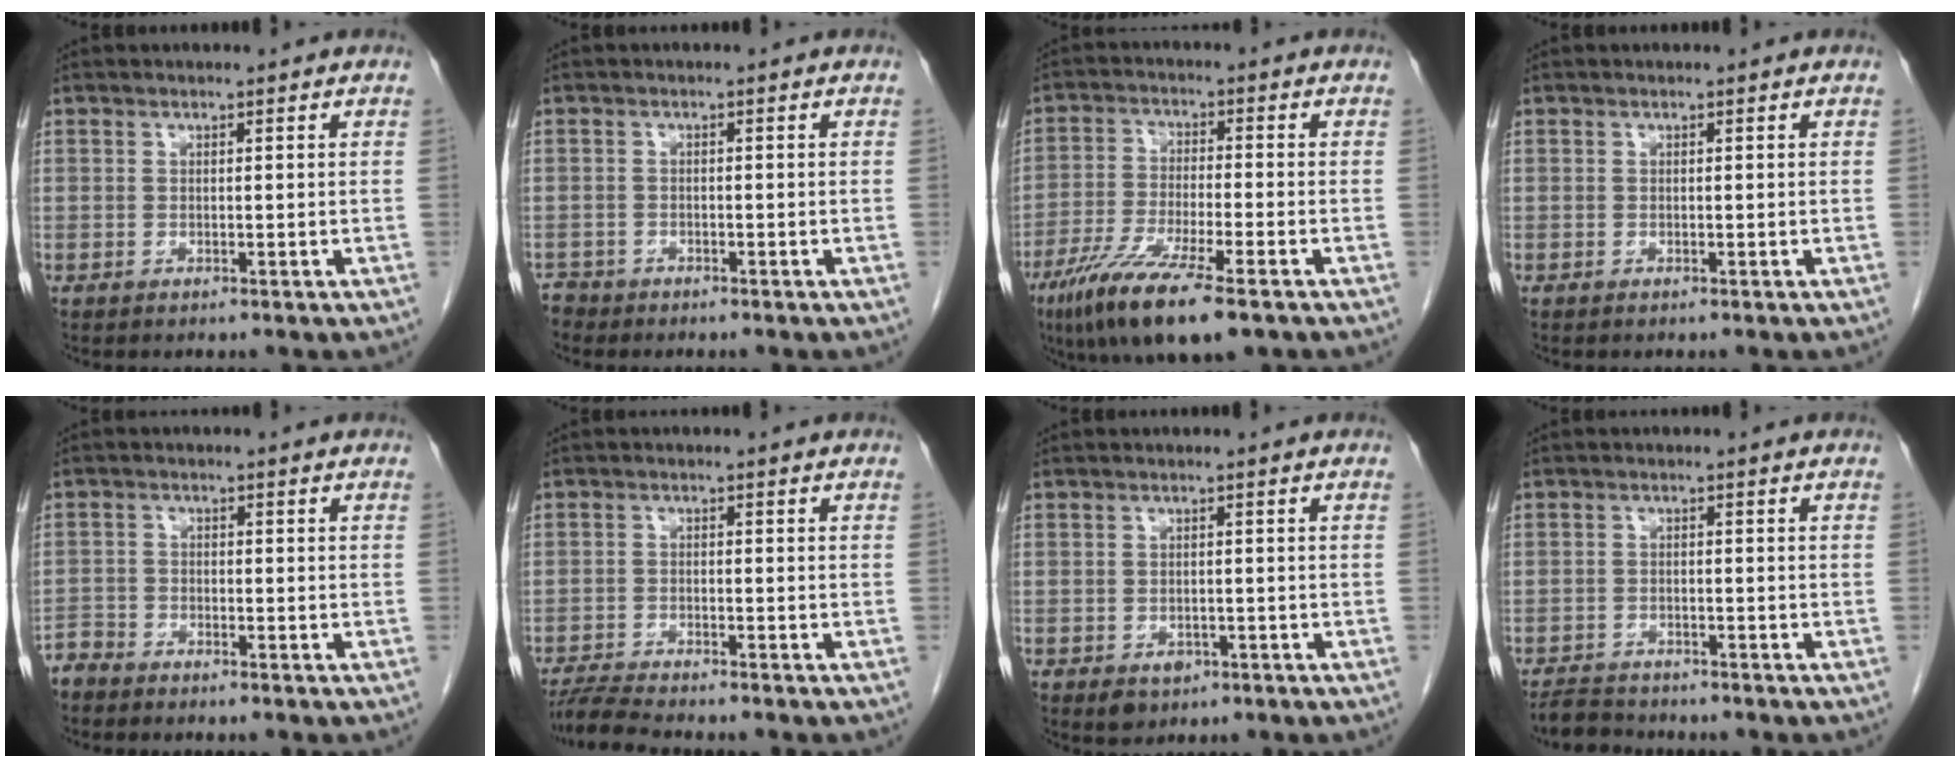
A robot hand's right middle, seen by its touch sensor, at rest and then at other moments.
{"total": 1.9, "force": [-1.7, 0.6, -0.3], "torque": [0.000, -0.004, -0.034]}
{"total": 12.2, "force": [-7.7, 1.4, 9.4], "torque": [-0.177, -0.033, -0.131]}
{"total": 0.0}
{"total": 2.7, "force": [-2.6, 0.5, -0.2], "torque": [0.007, -0.007, -0.054]}
{"total": 5.0, "force": [-4.7, -0.5, 1.6], "torque": [-0.030, -0.022, -0.084]}
{"total": 2.7, "force": [-1.3, 2.0, 1.3], "torque": [-0.016, 0.001, -0.008]}
{"total": 3.6, "force": [-3.5, 0.7, 0.2], "torque": [-0.006, -0.013, -0.063]}